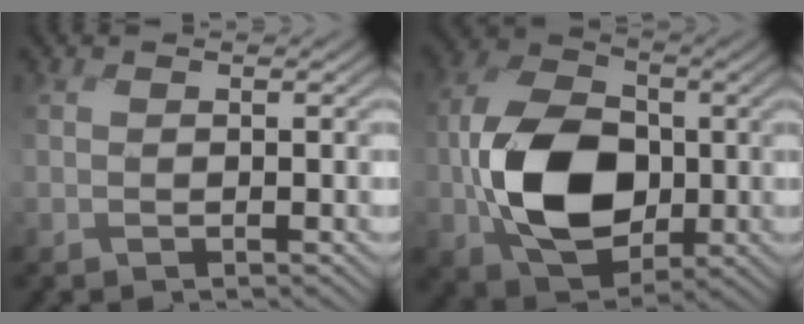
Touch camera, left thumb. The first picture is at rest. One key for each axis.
{"total": 11.8, "fx": -2.1, "fy": 8.3, "fz": 8.2, "tx": -0.169, "ty": -0.005, "tz": -0.051}